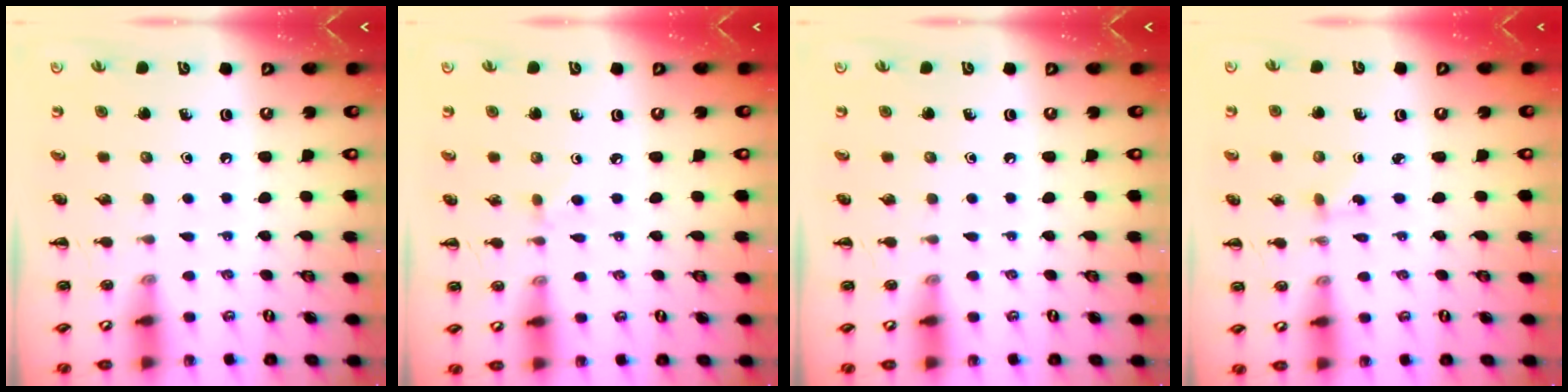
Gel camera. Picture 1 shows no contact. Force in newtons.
{"total": 2.7, "press": 2.5, "slide": 1.0}
{"total": 0.0}
{"total": 1.9, "press": 1.6, "slide": 0.9}